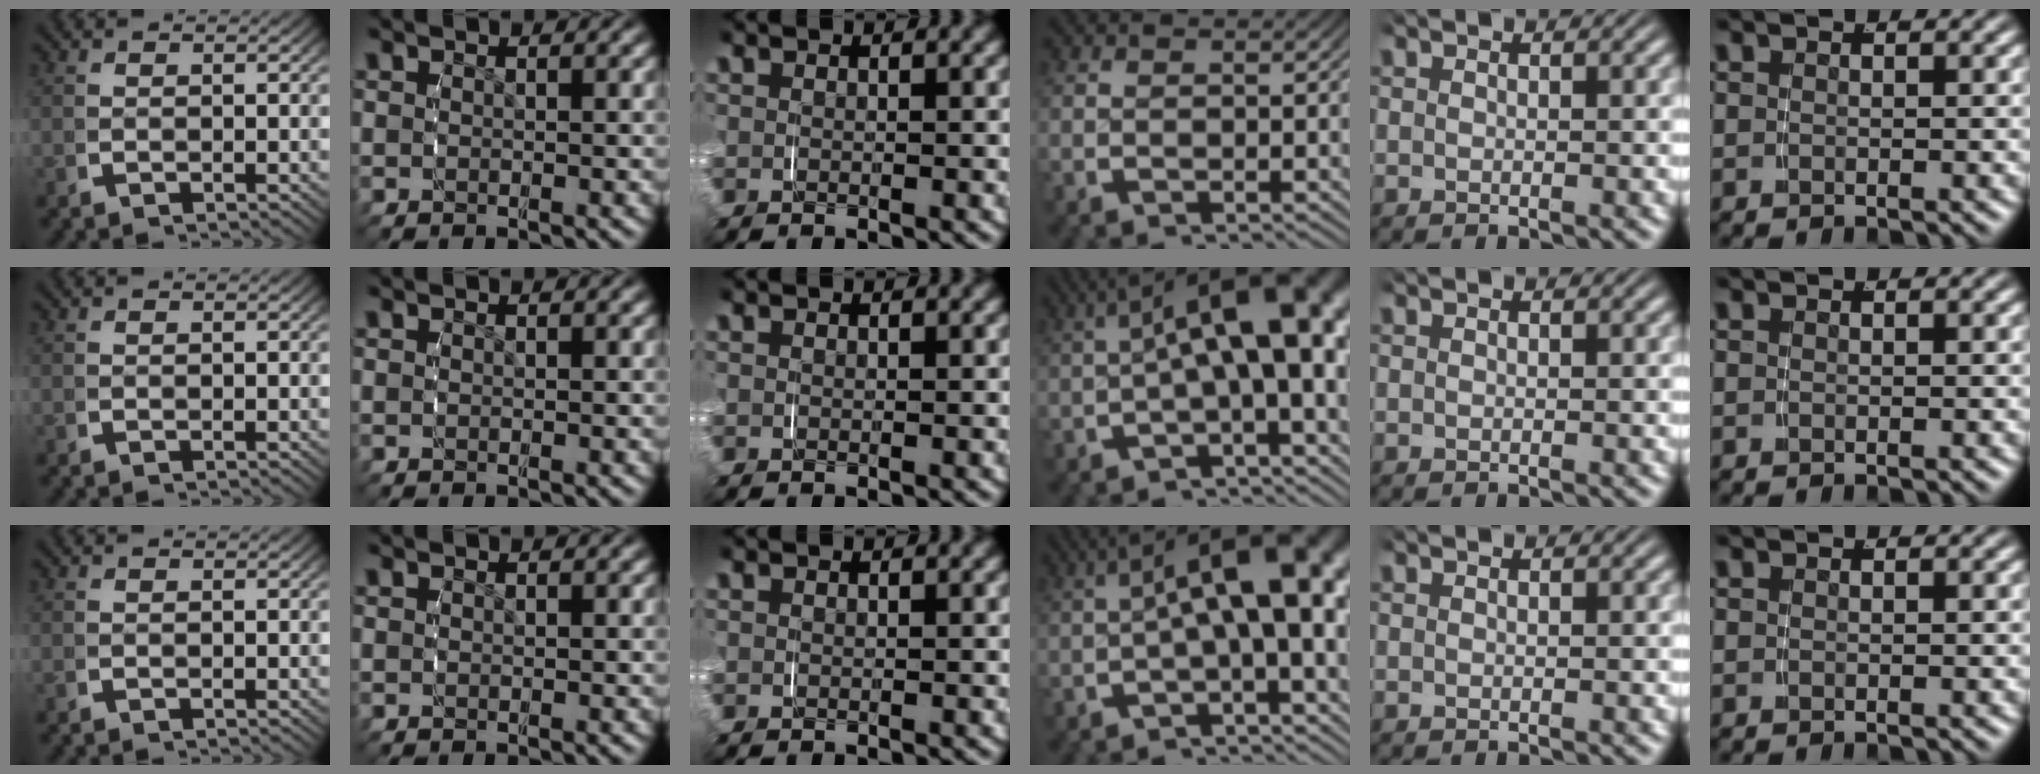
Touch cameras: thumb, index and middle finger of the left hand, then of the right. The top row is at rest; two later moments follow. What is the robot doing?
{"motion": "grasp_and_lifting", "object": "measuring cup"}